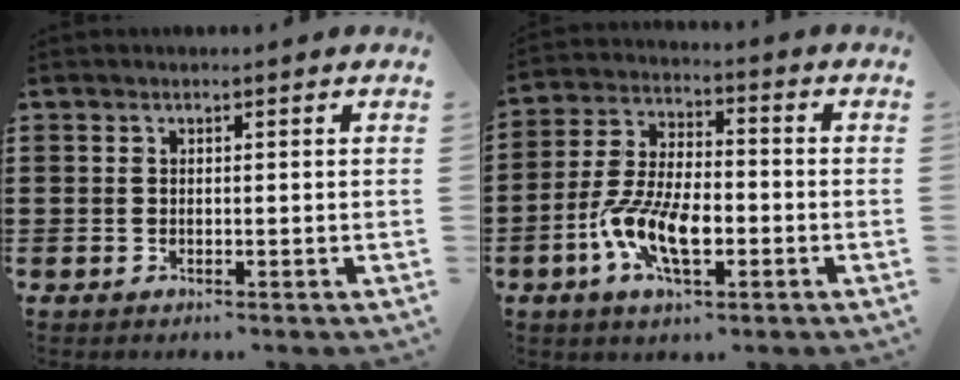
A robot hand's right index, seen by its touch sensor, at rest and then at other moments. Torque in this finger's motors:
{"motor_torque": [2.14, 0.00, 1.05, 0.21]}